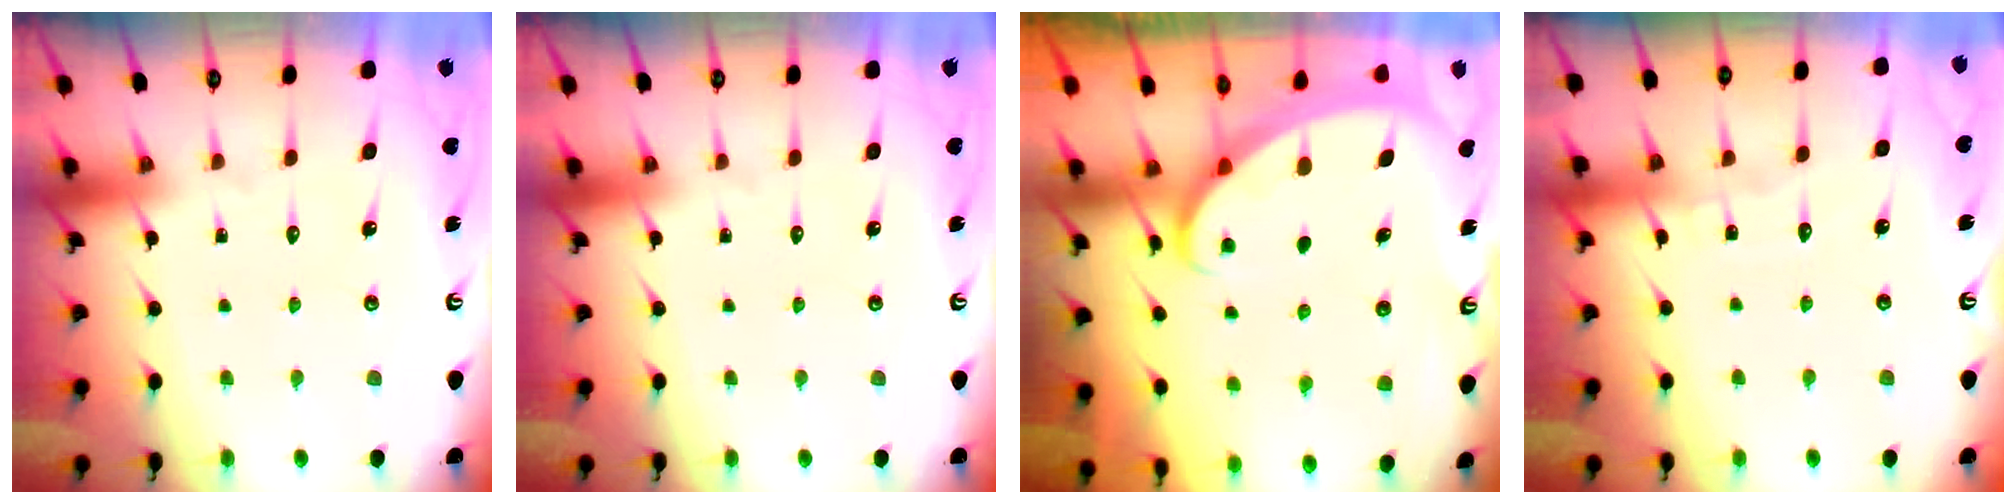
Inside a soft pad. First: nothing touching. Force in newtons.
{"total": 0.0}
{"total": 2.0, "press": 2.0, "slide": 0.0}
{"total": 5.8, "press": 5.8, "slide": 0.4}